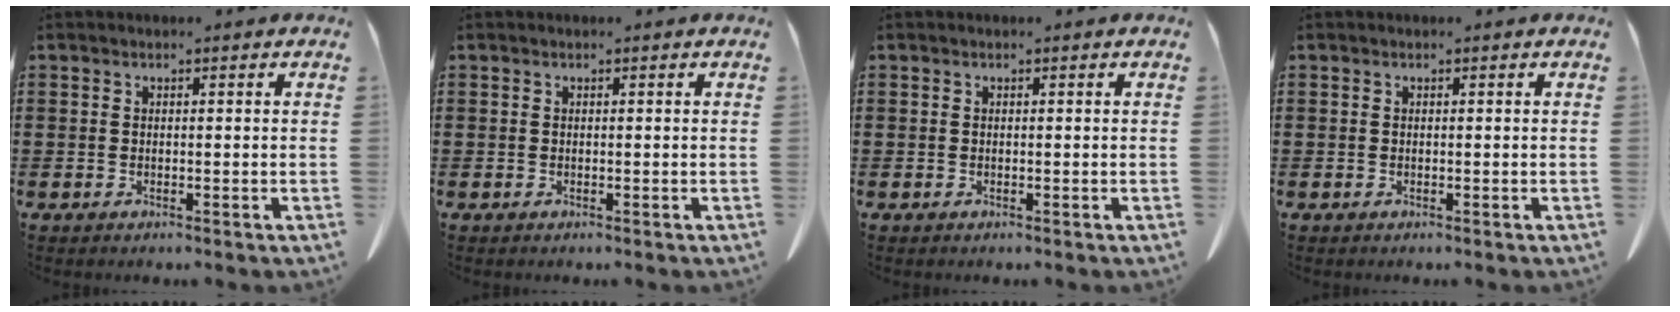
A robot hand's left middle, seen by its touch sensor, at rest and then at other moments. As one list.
[{"total": 0.0}, {"total": 0.0}, {"total": 0.0}]